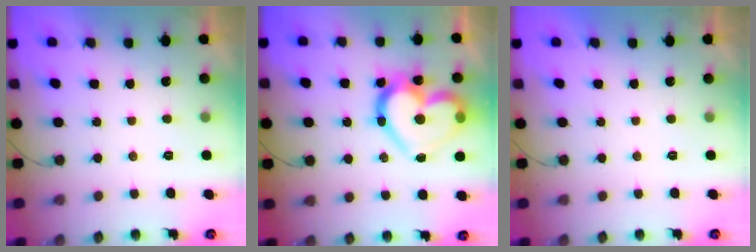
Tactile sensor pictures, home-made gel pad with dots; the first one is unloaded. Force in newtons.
{"total": 21.2, "press": 21.1, "slide": 1.5}
{"total": 1.8, "press": 1.7, "slide": 0.0}